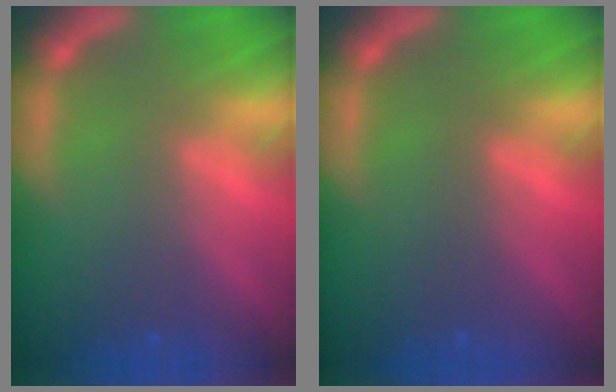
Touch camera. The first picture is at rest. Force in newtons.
{"total": 0.0}